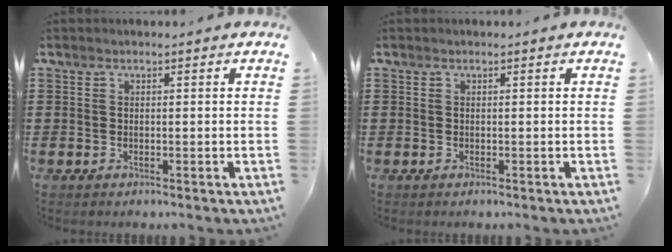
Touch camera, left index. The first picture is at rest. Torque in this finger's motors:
{"motor_torque": [0.00, -0.01, 0.00, 0.00]}